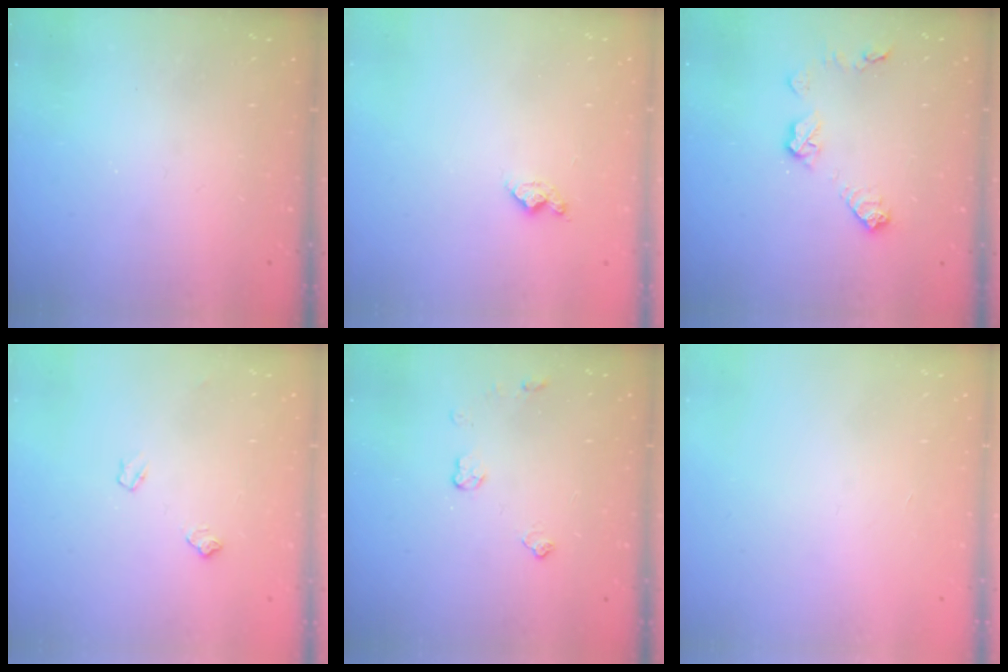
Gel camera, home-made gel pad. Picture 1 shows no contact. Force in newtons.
{"total": 5.9, "press": 5.9, "slide": 0.5}
{"total": 9.1, "press": 9.1, "slide": 0.5}
{"total": 4.5, "press": 4.5, "slide": 0.8}
{"total": 4.5, "press": 4.4, "slide": 0.7}
{"total": 0.0}